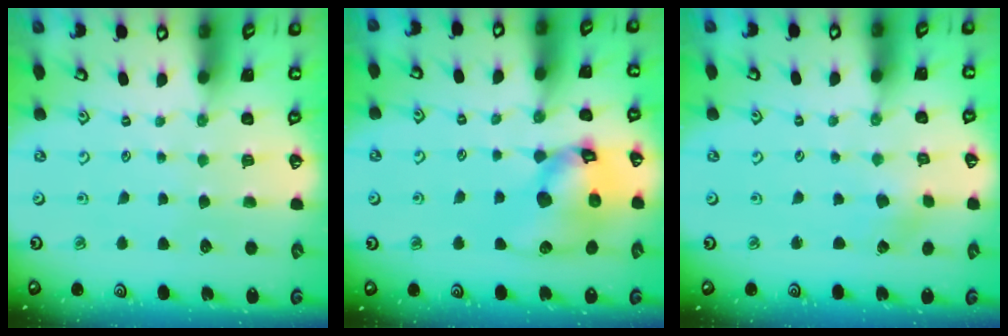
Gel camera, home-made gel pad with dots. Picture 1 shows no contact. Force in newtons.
{"total": 15.4, "press": 15.3, "slide": 2.0}
{"total": 0.6, "press": 0.6, "slide": 0.2}